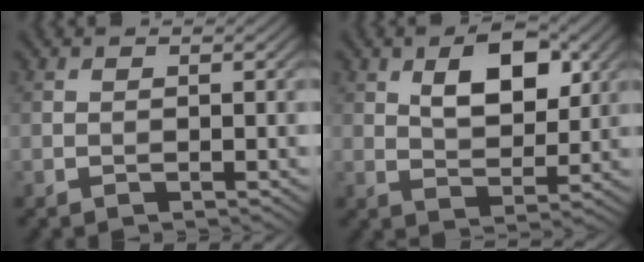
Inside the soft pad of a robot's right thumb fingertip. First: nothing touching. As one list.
[{"total": 7.3, "force": [2.9, 3.8, 5.6], "torque": [-0.092, -0.001, 0.048]}]